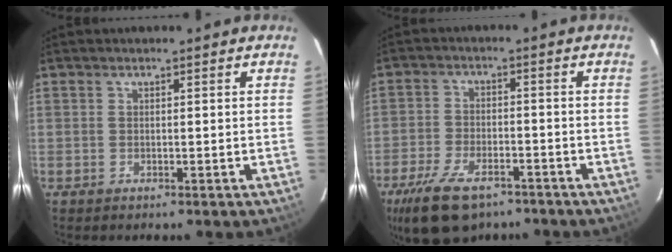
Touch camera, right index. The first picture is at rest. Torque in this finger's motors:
{"motor_torque": [1.12, -1.02, 0.54, 0.12]}